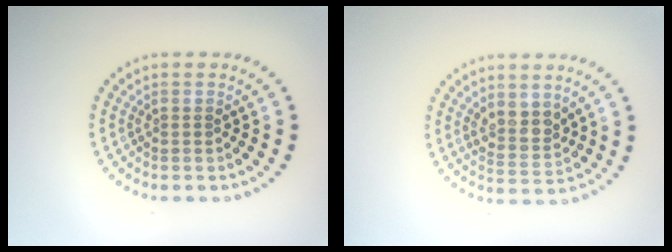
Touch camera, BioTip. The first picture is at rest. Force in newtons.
{"total": 2.4, "press": 2.2, "slide": 1.1}